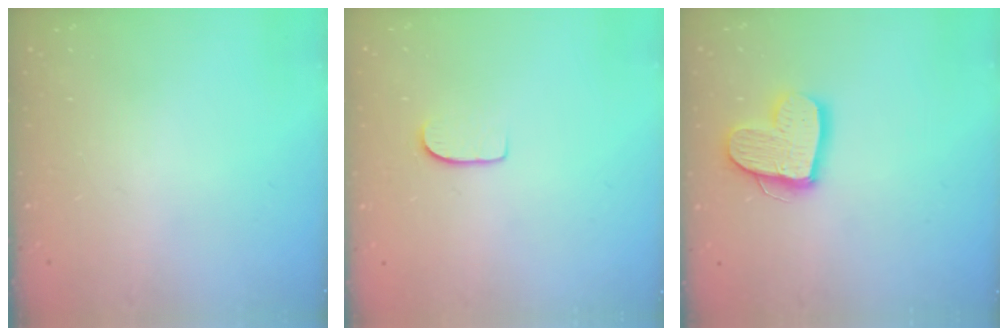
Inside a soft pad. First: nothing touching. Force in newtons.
{"total": 5.5, "press": 5.5, "slide": 0.5}
{"total": 14.4, "press": 14.3, "slide": 1.3}